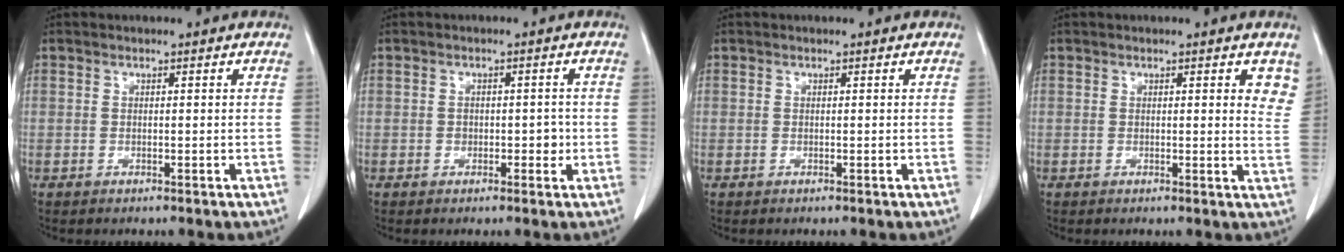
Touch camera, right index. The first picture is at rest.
{"total": 2.3, "force": [-0.5, 1.5, 1.6], "torque": [-0.018, 0.004, -0.004]}
{"total": 0.0}
{"total": 3.9, "force": [2.5, 1.1, 2.8], "torque": [-0.020, -0.010, 0.018]}